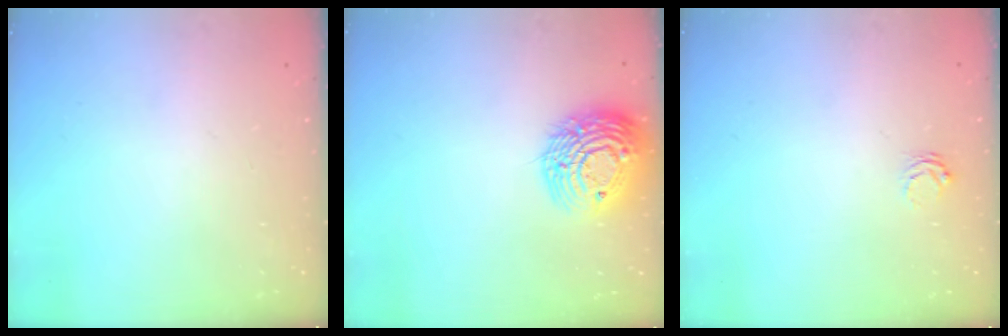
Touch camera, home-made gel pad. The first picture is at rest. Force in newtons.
{"total": 15.5, "press": 15.5, "slide": 1.5}
{"total": 2.5, "press": 2.5, "slide": 0.2}